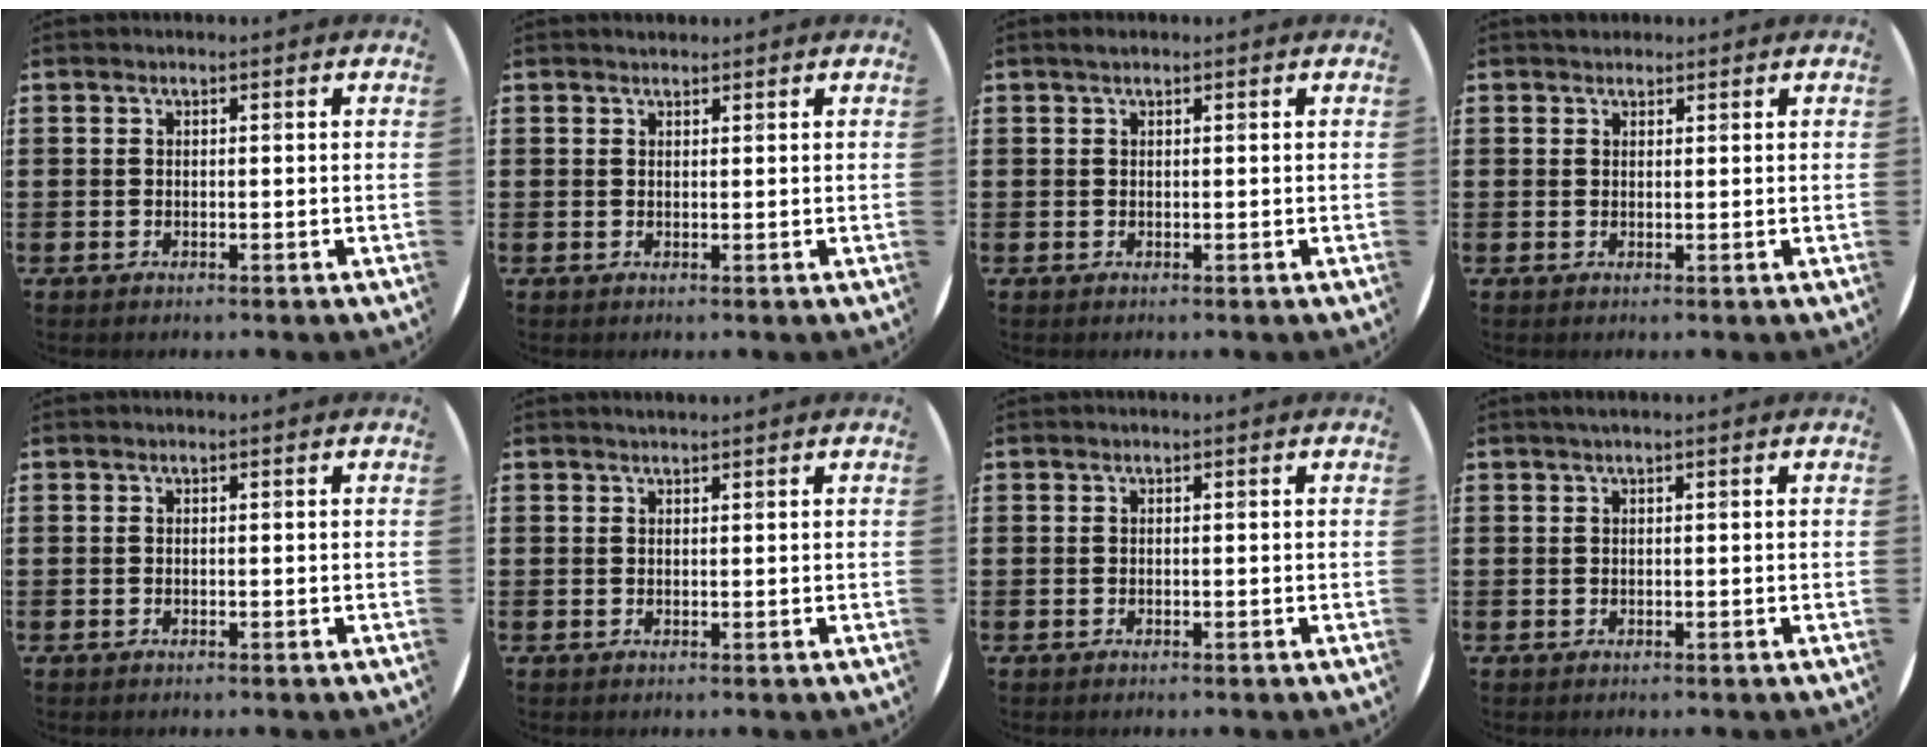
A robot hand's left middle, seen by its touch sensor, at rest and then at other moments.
{"total": 0.8, "force": [0.7, 0.2, 0.0], "torque": [0.001, 0.003, 0.014]}
{"total": 0.5, "force": [0.3, 0.3, 0.2], "torque": [-0.004, 0.004, 0.006]}
{"total": 1.0, "force": [0.9, 0.4, -0.1], "torque": [0.002, 0.004, 0.018]}
{"total": 0.0}
{"total": 0.7, "force": [0.7, -0.1, 0.1], "torque": [0.001, 0.001, 0.013]}
{"total": 0.0}
{"total": 0.6, "force": [0.4, -0.1, 0.4], "torque": [-0.006, 0.002, 0.006]}